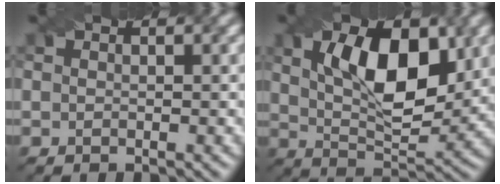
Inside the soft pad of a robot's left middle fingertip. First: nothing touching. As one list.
[{"total": 8.8, "force": [2.6, 4.1, 7.4], "torque": [-0.119, 0.004, 0.044]}]